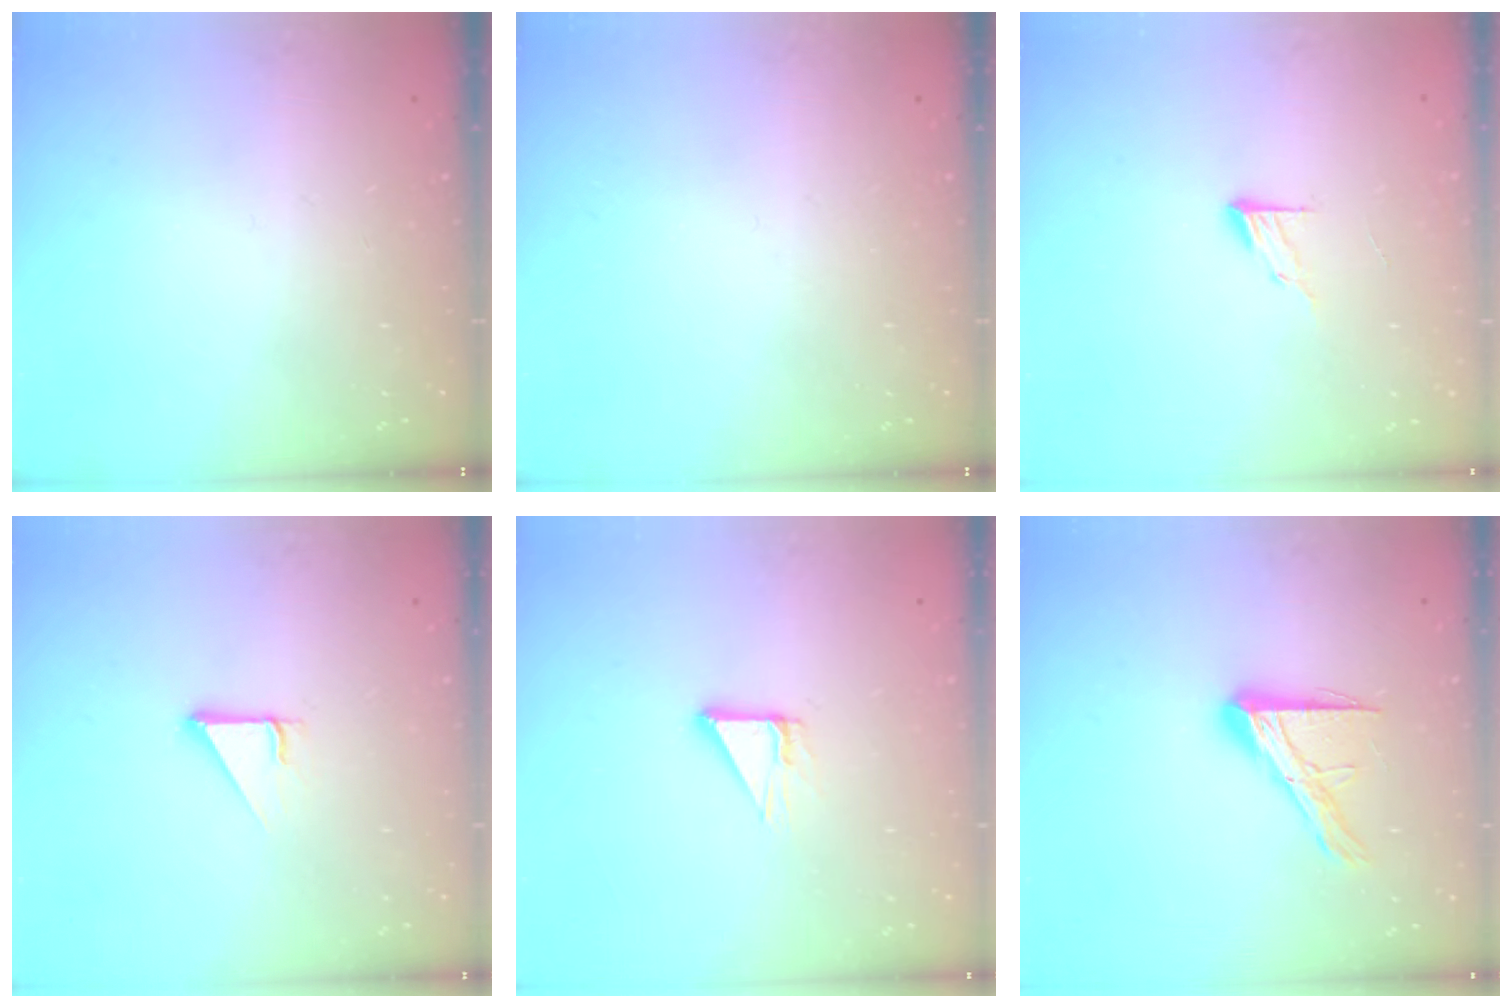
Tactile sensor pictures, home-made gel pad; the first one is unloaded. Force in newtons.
{"total": 0.0}
{"total": 6.1, "press": 6.1, "slide": 0.5}
{"total": 2.9, "press": 2.8, "slide": 0.2}
{"total": 4.6, "press": 4.6, "slide": 0.2}
{"total": 12.0, "press": 12.0, "slide": 0.9}